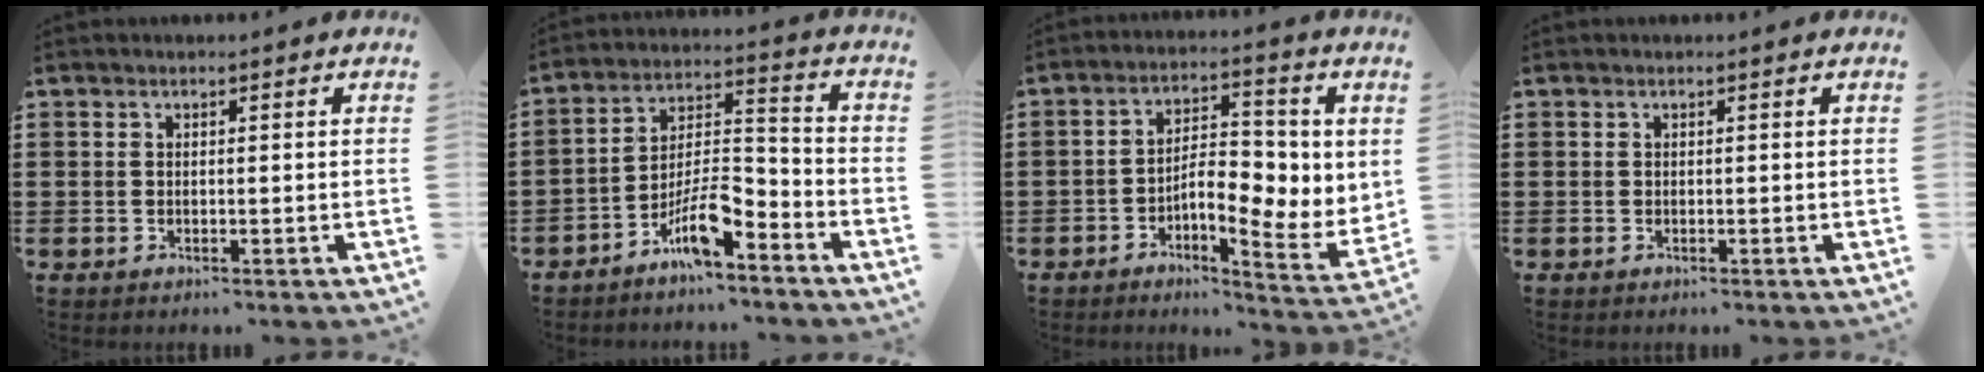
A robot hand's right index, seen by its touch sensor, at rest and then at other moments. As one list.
[{"total": 8.4, "force": [-6.0, 2.2, 5.5], "torque": [-0.113, 0.001, -0.115]}, {"total": 7.2, "force": [-0.3, 3.4, 6.4], "torque": [-0.099, -0.015, -0.014]}, {"total": 0.0}]